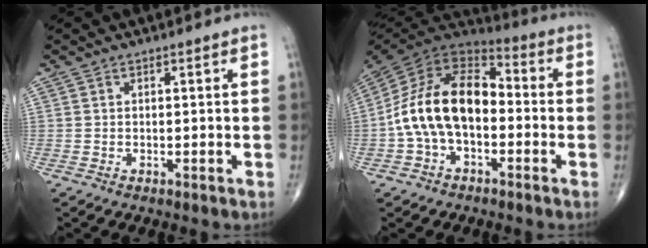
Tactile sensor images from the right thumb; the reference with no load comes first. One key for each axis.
{"total": 17.4, "fx": -2.2, "fy": 10.6, "fz": 13.5, "tx": -0.238, "ty": 0.047, "tz": -0.050}